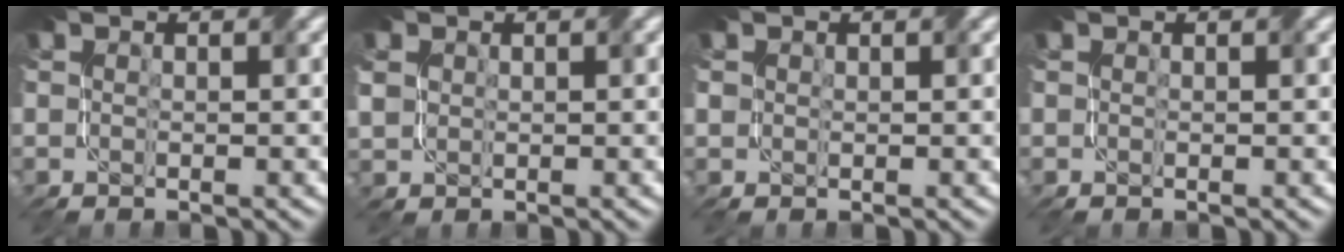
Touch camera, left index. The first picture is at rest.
{"total": 1.5, "force": [0.8, 1.2, -0.1], "torque": [-0.009, 0.004, 0.018]}
{"total": 0.8, "force": [0.2, 0.7, -0.2], "torque": [-0.002, 0.001, 0.006]}
{"total": 0.0}